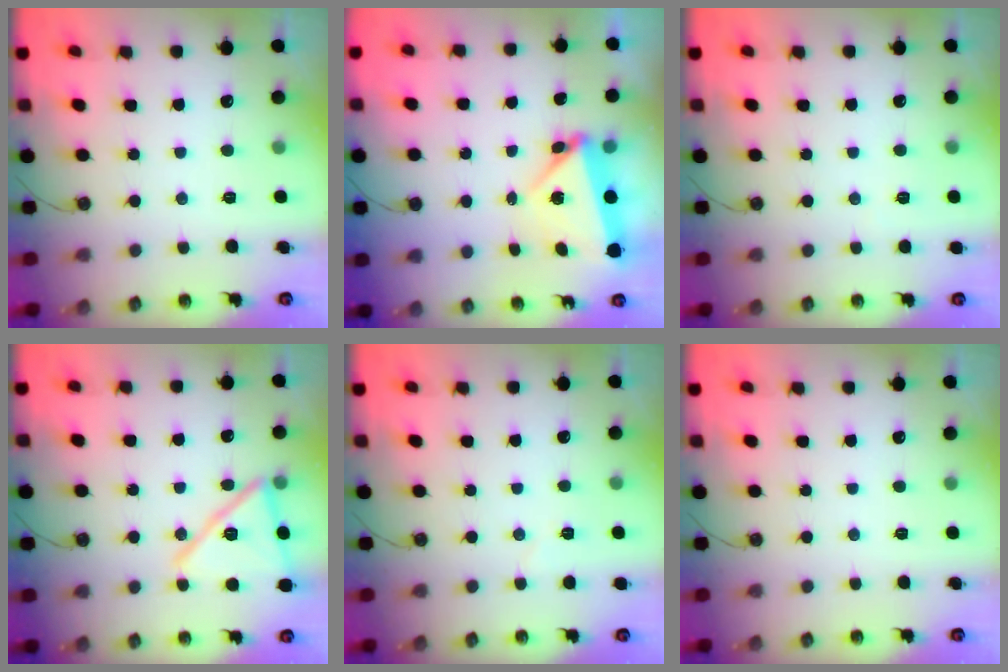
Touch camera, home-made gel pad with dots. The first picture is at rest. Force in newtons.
{"total": 5.9, "press": 5.6, "slide": 1.7}
{"total": 2.8, "press": 2.5, "slide": 1.1}
{"total": 17.5, "press": 16.4, "slide": 6.1}
{"total": 3.0, "press": 2.4, "slide": 1.7}
{"total": 0.0}